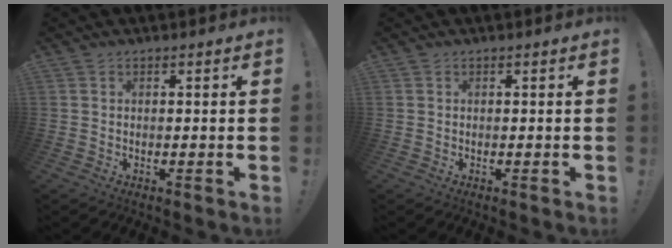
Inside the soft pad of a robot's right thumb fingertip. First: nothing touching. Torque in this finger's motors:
{"motor_torque": [0.00, 0.00, -0.14, 0.08, 0.00]}